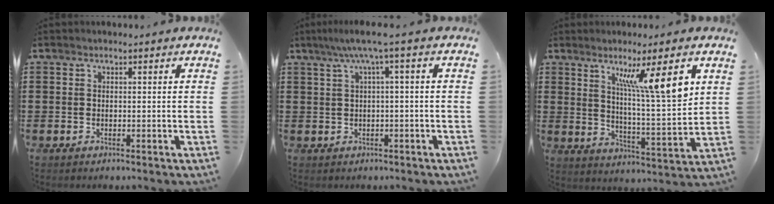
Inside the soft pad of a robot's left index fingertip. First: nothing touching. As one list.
[{"total": 4.3, "force": [0.9, -0.3, 4.2], "torque": [-0.081, 0.000, 0.010]}, {"total": 10.9, "force": [5.7, 1.2, 9.2], "torque": [-0.160, -0.020, 0.089]}]